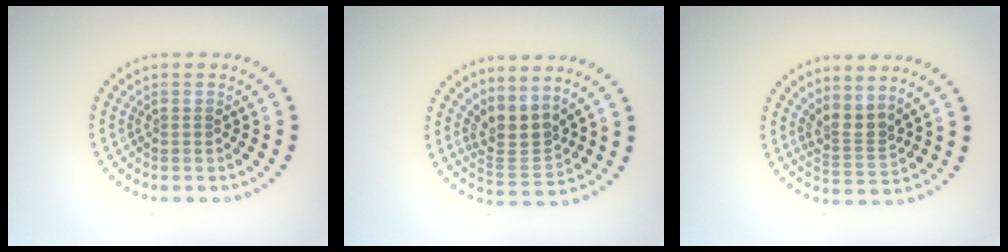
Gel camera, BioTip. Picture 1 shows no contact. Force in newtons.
{"total": 3.1, "press": 2.4, "slide": 2.0}
{"total": 2.6, "press": 1.9, "slide": 1.8}